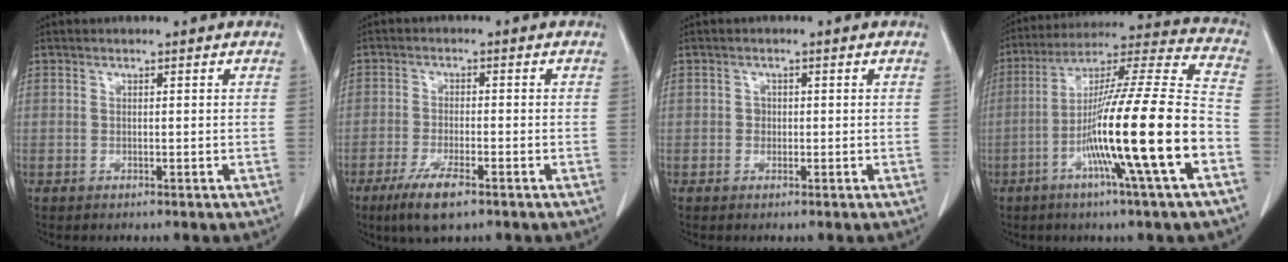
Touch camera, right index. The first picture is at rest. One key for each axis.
{"total": 6.3, "fx": -3.9, "fy": 1.2, "fz": 4.7, "tx": -0.098, "ty": -0.012, "tz": -0.067}
{"total": 1.1, "fx": -0.1, "fy": 1.0, "fz": 0.4, "tx": -0.003, "ty": 0.003, "tz": -0.001}
{"total": 21.4, "fx": -7.2, "fy": -0.7, "fz": 20.1, "tx": -0.339, "ty": -0.014, "tz": -0.135}